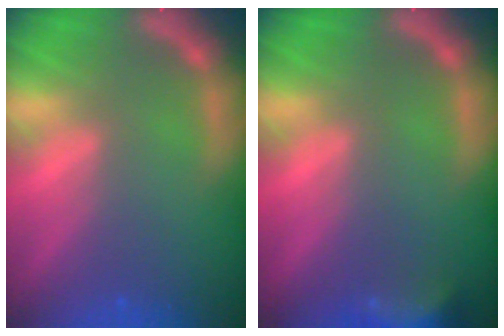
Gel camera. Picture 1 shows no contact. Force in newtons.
{"total": 5.5}